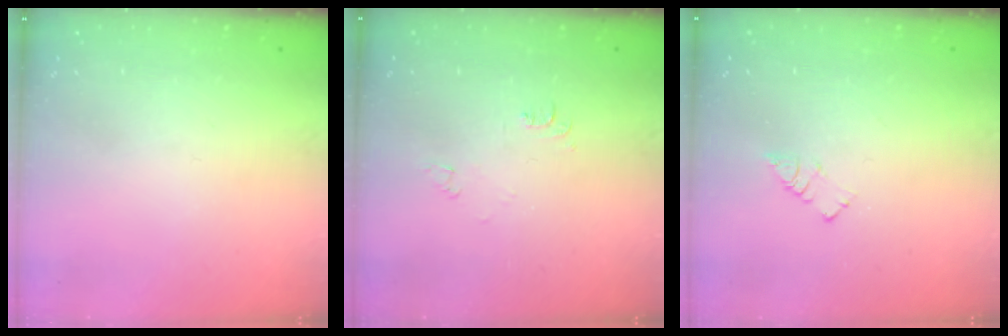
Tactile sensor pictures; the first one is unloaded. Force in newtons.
{"total": 3.5, "press": 3.4, "slide": 0.5}
{"total": 3.3, "press": 3.3, "slide": 0.4}